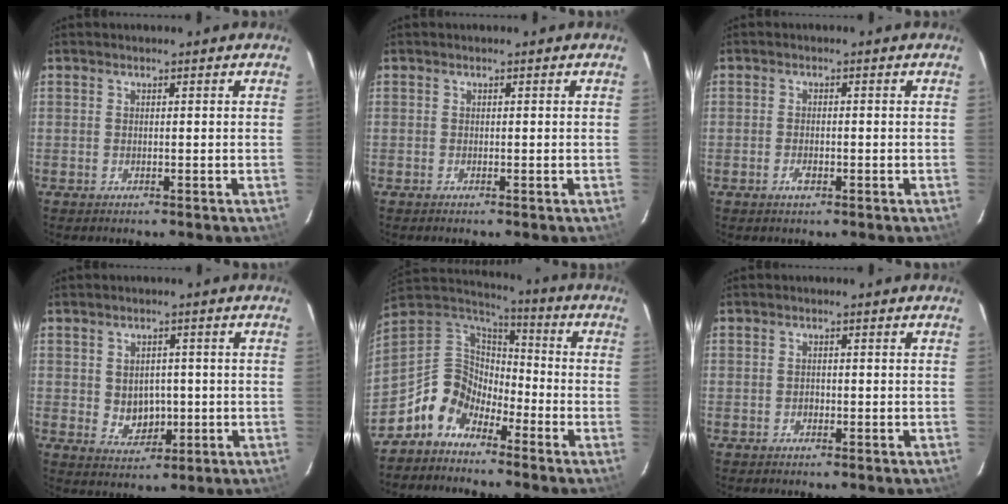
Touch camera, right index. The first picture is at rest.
{"total": 0.0}
{"total": 2.0, "force": [-0.9, 0.9, 1.5], "torque": [-0.029, 0.000, -0.016]}
{"total": 5.4, "force": [-0.2, 4.6, 2.8], "torque": [-0.049, 0.000, 0.010]}
{"total": 10.5, "force": [-7.4, 6.7, 3.4], "torque": [-0.079, 0.037, -0.156]}
{"total": 0.8, "force": [-0.3, 0.6, 0.3], "torque": [-0.003, 0.002, -0.005]}